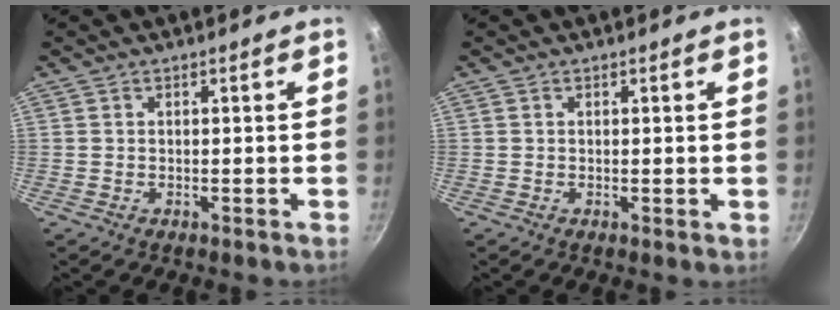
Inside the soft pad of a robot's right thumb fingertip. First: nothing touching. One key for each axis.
{"total": 0.5, "fx": 0.1, "fy": 0.1, "fz": 0.5, "tx": -0.006, "ty": -0.002, "tz": 0.000}